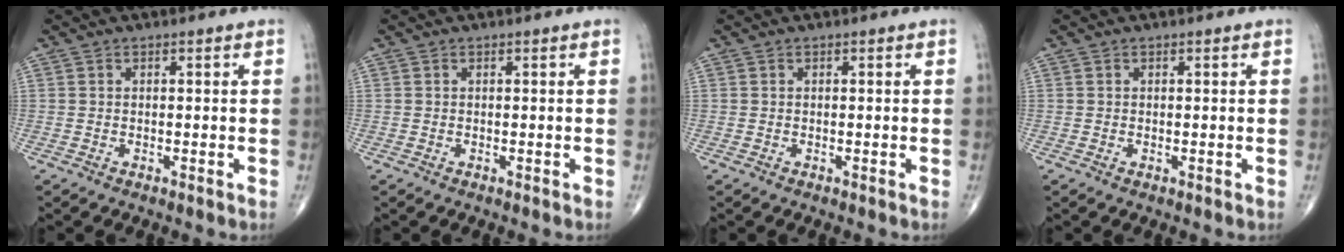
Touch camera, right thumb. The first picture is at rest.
{"total": 0.0}
{"total": 0.0}
{"total": 0.0}